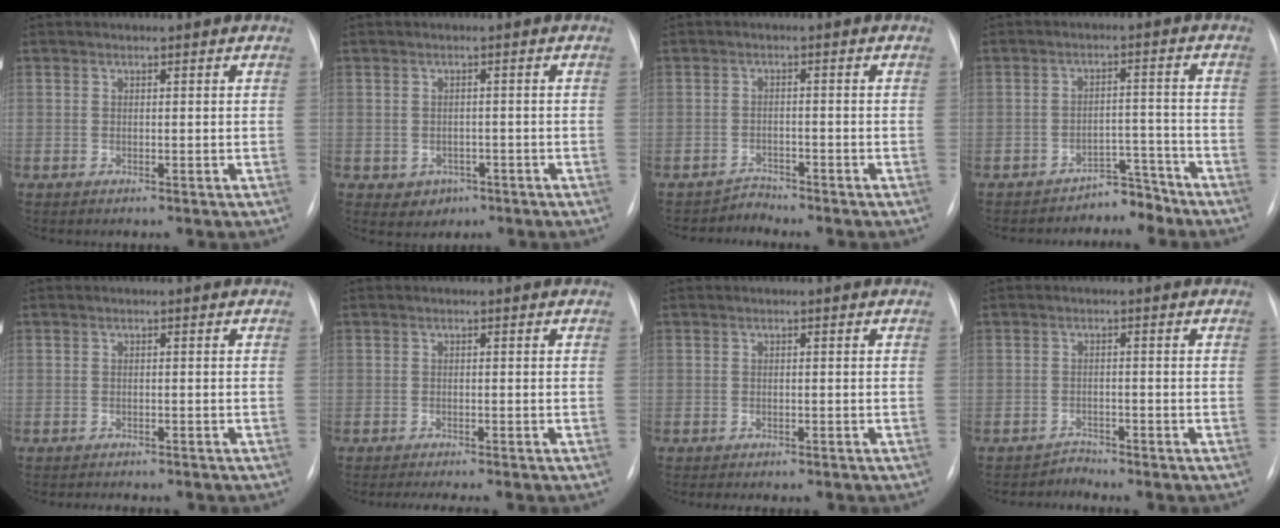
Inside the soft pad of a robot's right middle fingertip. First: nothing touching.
{"total": 2.9, "force": [-1.2, 2.5, 0.8], "torque": [-0.008, 0.006, -0.004]}
{"total": 2.2, "force": [-1.8, -0.1, -1.2], "torque": [0.032, -0.008, -0.032]}
{"total": 4.1, "force": [-3.9, 1.2, -0.2], "torque": [0.013, 0.018, -0.058]}
{"total": 3.8, "force": [-3.4, 1.1, 1.4], "torque": [-0.019, -0.004, -0.035]}
{"total": 4.5, "force": [-3.9, 0.4, 2.3], "torque": [-0.026, -0.007, -0.050]}
{"total": 3.3, "force": [-2.8, 1.0, 1.5], "torque": [-0.018, -0.007, -0.026]}
{"total": 1.8, "force": [-1.5, -0.1, -1.0], "torque": [0.028, -0.011, -0.025]}